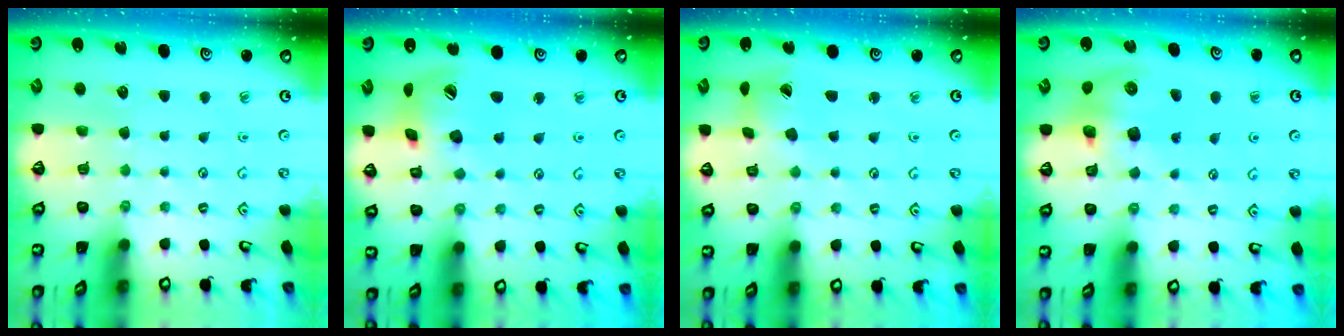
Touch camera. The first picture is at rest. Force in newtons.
{"total": 15.8, "press": 15.6, "slide": 2.2}
{"total": 5.3, "press": 5.3, "slide": 0.6}
{"total": 9.6, "press": 9.5, "slide": 1.4}